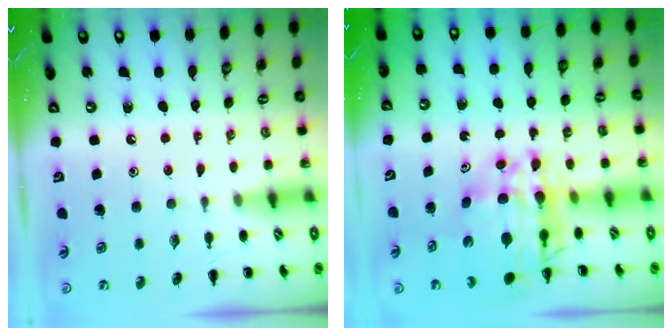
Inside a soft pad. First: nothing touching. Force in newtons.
{"total": 14.9, "press": 14.4, "slide": 4.1}